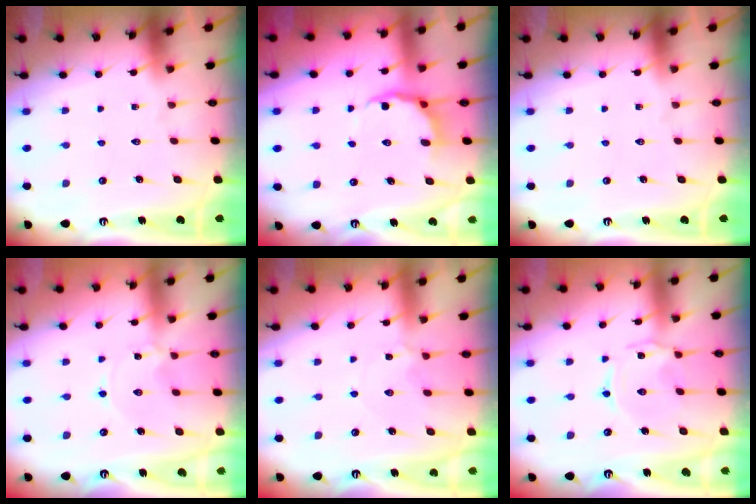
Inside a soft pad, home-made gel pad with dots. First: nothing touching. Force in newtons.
{"total": 6.0, "press": 5.5, "slide": 2.4}
{"total": 0.0}
{"total": 0.0}
{"total": 4.0, "press": 4.0, "slide": 0.7}
{"total": 1.2, "press": 1.2, "slide": 0.2}